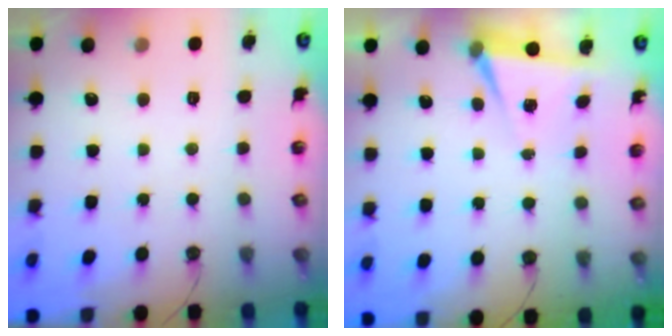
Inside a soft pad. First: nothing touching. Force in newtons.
{"total": 5.6, "press": 3.2, "slide": 4.6}